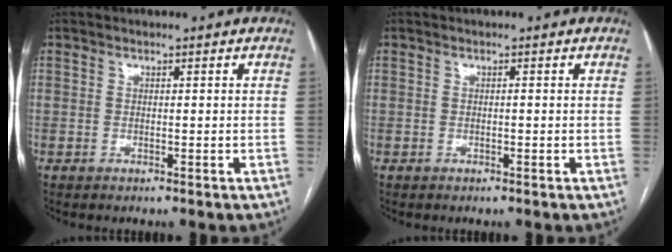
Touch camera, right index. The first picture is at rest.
{"total": 0.0}